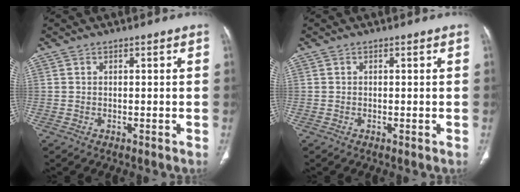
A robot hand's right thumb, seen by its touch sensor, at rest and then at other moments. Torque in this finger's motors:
{"motor_torque": [1.04, -0.66, -0.27, -0.39, 0.00]}